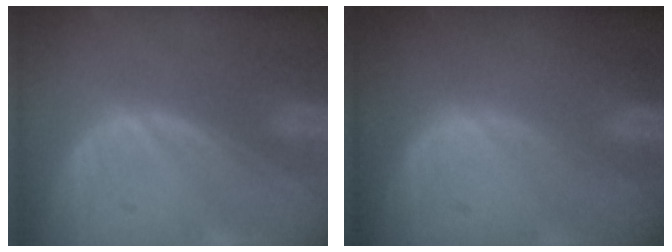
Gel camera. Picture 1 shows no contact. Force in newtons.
{"total": 0.0}